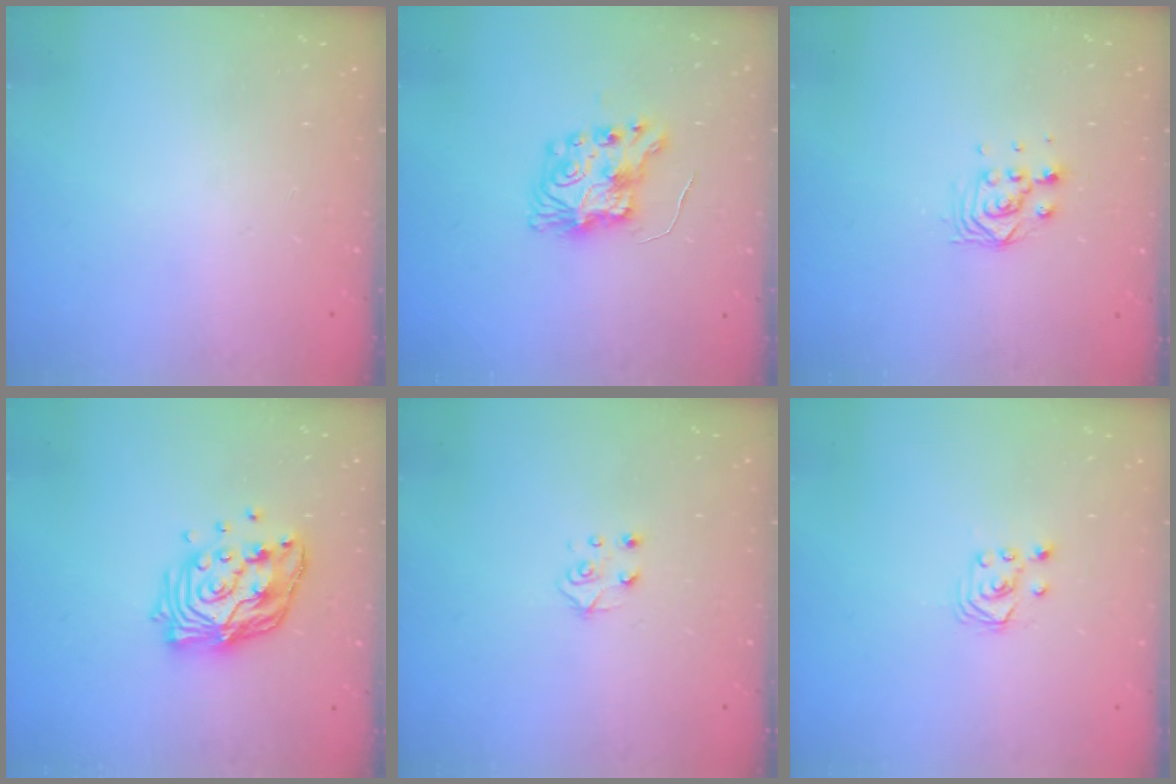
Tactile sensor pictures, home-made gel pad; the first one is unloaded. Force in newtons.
{"total": 9.8, "press": 9.8, "slide": 0.9}
{"total": 6.1, "press": 6.0, "slide": 0.4}
{"total": 13.7, "press": 13.6, "slide": 1.4}
{"total": 4.3, "press": 4.3, "slide": 0.5}
{"total": 2.6, "press": 2.6, "slide": 0.3}